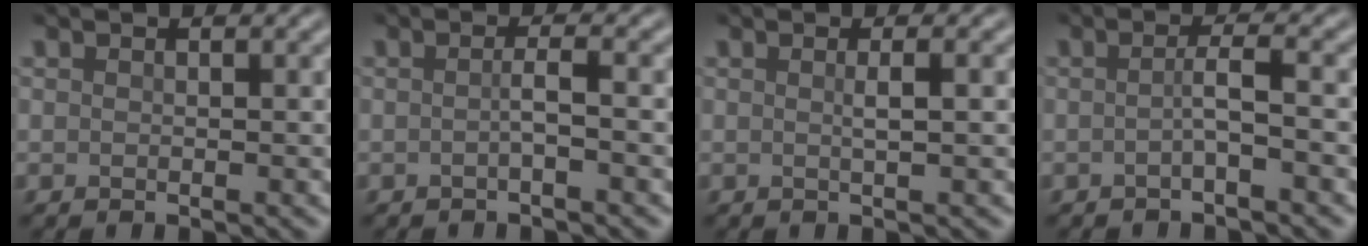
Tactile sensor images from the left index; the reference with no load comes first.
{"total": 1.5, "force": [-0.3, 0.2, 1.4], "torque": [-0.022, 0.003, -0.010]}
{"total": 1.7, "force": [0.1, 0.4, 1.6], "torque": [-0.023, 0.005, -0.004]}
{"total": 1.9, "force": [-0.5, 0.1, 1.8], "torque": [-0.034, 0.003, -0.016]}